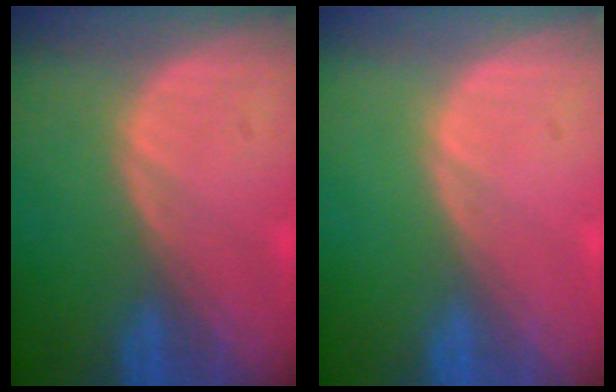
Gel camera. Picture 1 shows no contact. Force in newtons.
{"total": 0.0}